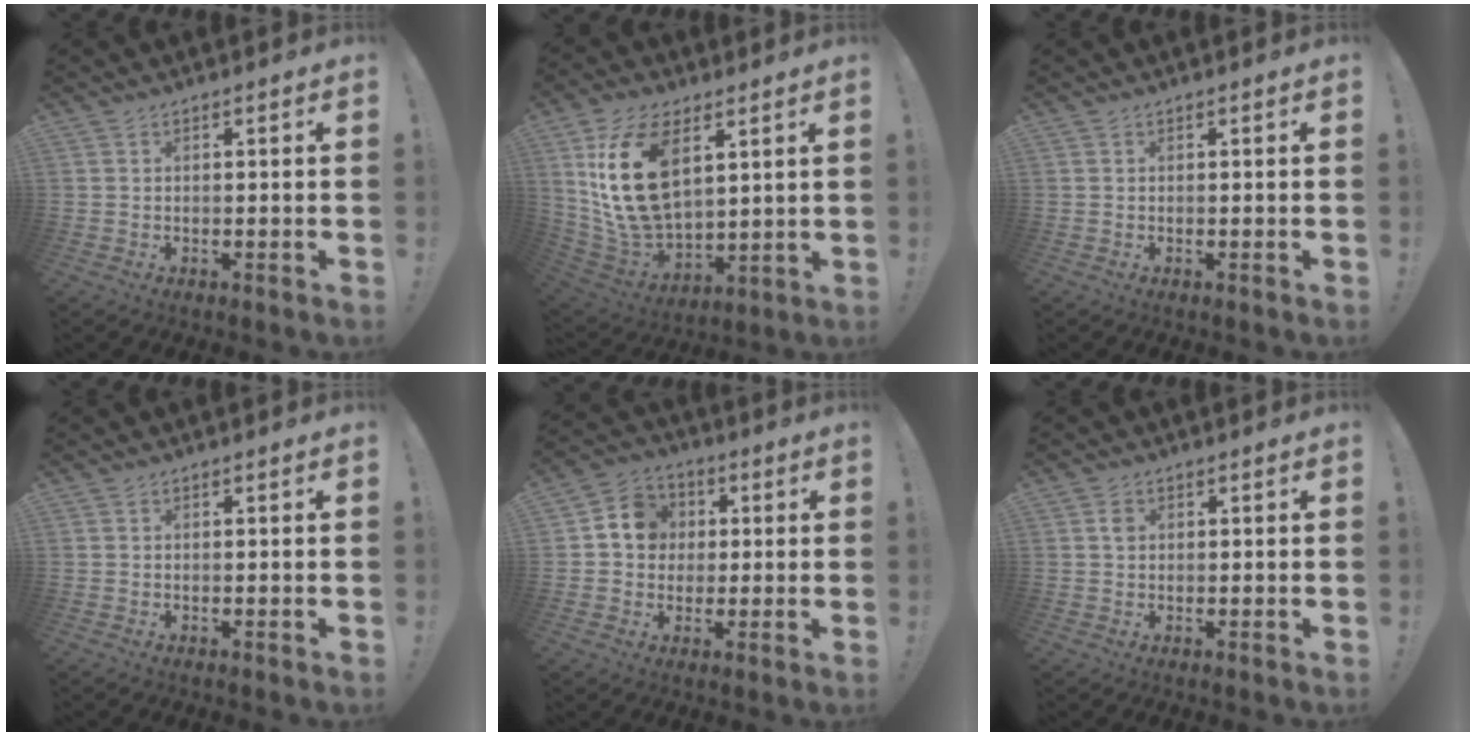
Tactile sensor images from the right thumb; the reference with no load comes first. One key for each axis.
{"total": 20.5, "fx": 7.7, "fy": 12.3, "fz": 14.4, "tx": -0.300, "ty": -0.033, "tz": 0.137}
{"total": 0.0}
{"total": 0.0}
{"total": 9.8, "fx": 1.7, "fy": 8.9, "fz": 3.6, "tx": -0.052, "ty": 0.007, "tz": 0.037}
{"total": 1.5, "fx": 0.3, "fy": 1.3, "fz": 0.7, "tx": -0.005, "ty": 0.000, "tz": 0.003}